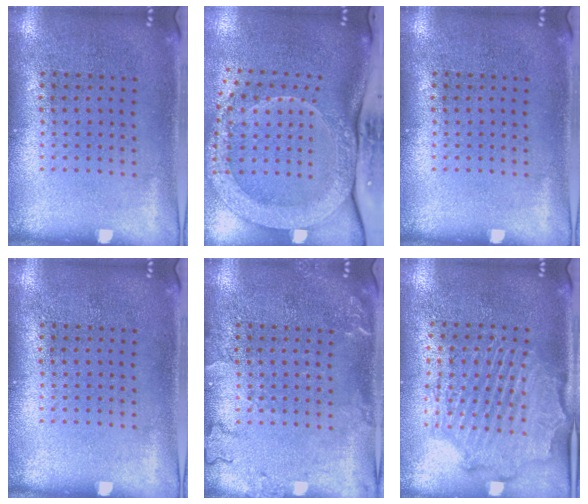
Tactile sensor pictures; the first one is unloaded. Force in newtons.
{"total": 3.3, "press": 2.3, "slide": 2.3}
{"total": 0.0}
{"total": 0.0}
{"total": 1.9, "press": 1.9, "slide": 0.3}
{"total": 2.1, "press": 2.1, "slide": 0.5}